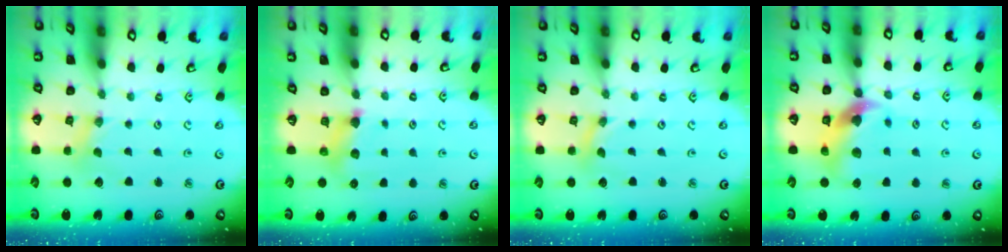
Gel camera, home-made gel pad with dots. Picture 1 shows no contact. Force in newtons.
{"total": 5.9, "press": 5.9, "slide": 0.2}
{"total": 0.0}
{"total": 11.2, "press": 11.1, "slide": 1.3}